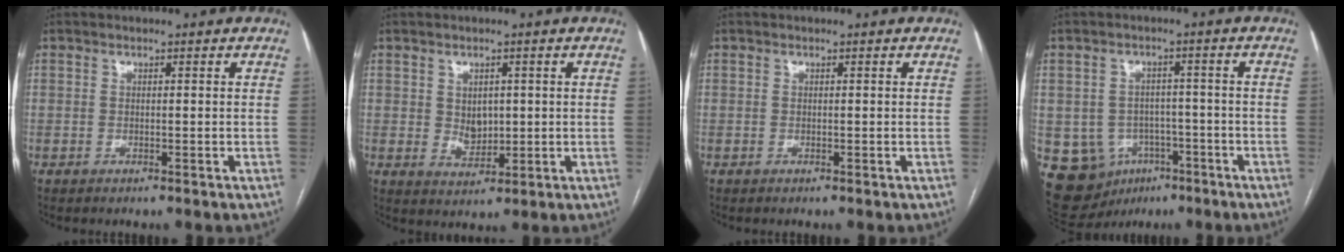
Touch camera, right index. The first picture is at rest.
{"total": 4.5, "force": [0.8, 3.4, 2.9], "torque": [-0.046, -0.002, 0.024]}
{"total": 0.0}
{"total": 10.2, "force": [-4.0, 8.8, 3.1], "torque": [-0.055, 0.023, -0.044]}